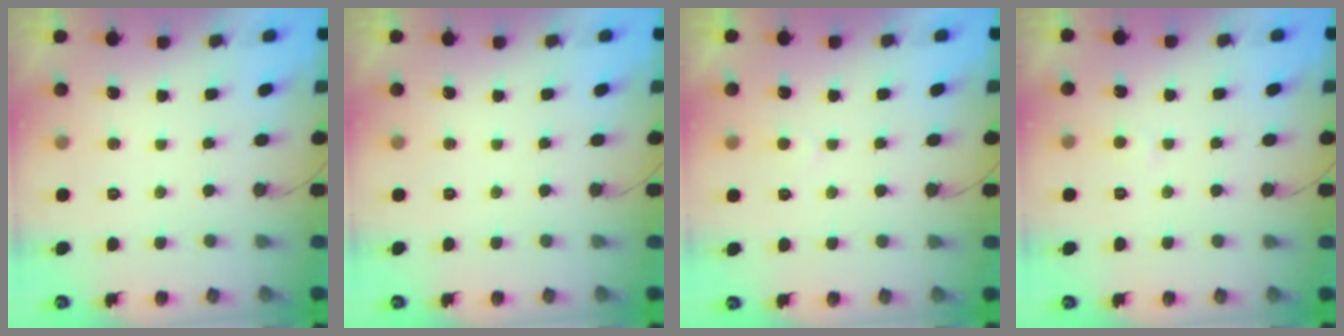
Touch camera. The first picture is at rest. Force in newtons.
{"total": 0.0}
{"total": 2.6, "press": 2.6, "slide": 0.4}
{"total": 2.0, "press": 2.0, "slide": 0.2}